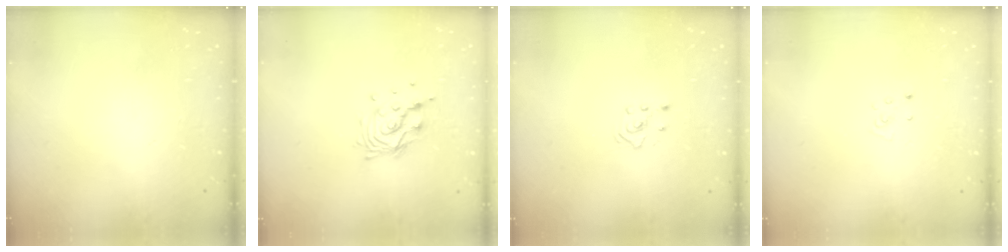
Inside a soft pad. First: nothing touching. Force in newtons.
{"total": 11.1, "press": 11.0, "slide": 0.9}
{"total": 2.4, "press": 2.2, "slide": 0.8}
{"total": 3.1, "press": 3.1, "slide": 0.3}